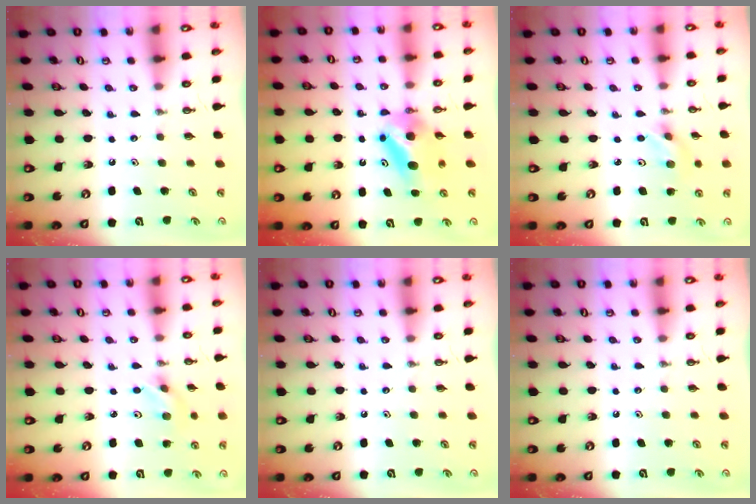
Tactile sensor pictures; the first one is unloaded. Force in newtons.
{"total": 6.3, "press": 6.2, "slide": 0.8}
{"total": 2.9, "press": 2.8, "slide": 0.8}
{"total": 2.9, "press": 2.8, "slide": 0.8}
{"total": 0.0}
{"total": 0.0}